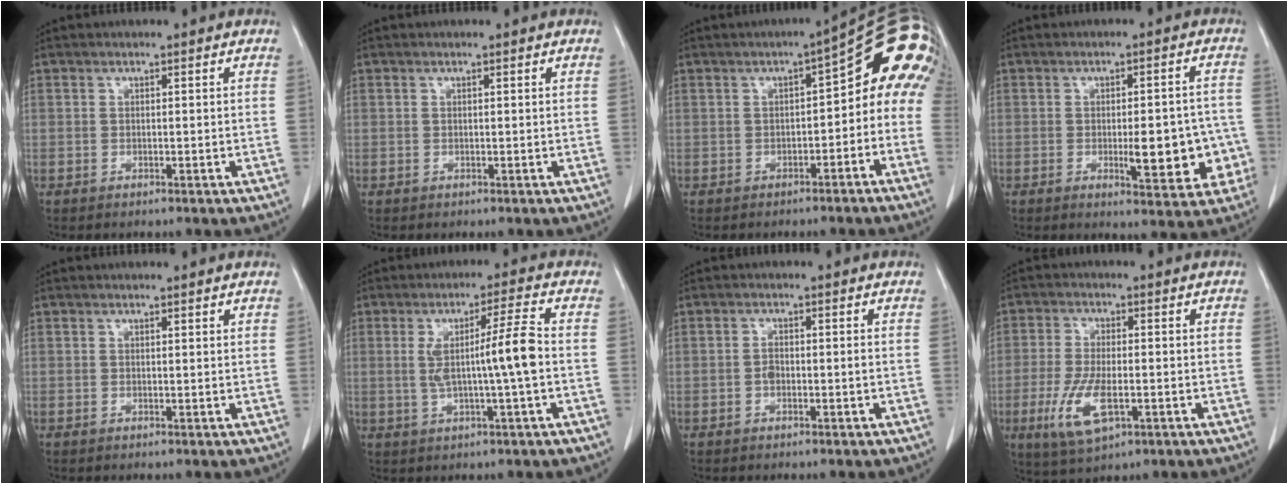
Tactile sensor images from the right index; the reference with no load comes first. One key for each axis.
{"total": 0.0}
{"total": 13.1, "fx": 0.6, "fy": 5.1, "fz": 12.1, "tx": -0.164, "ty": 0.034, "tz": 0.003}
{"total": 9.6, "fx": -2.2, "fy": 3.0, "fz": 8.9, "tx": -0.105, "ty": 0.009, "tz": -0.021}
{"total": 0.5, "fx": 0.5, "fy": 0.1, "fz": 0.2, "tx": -0.005, "ty": -0.001, "tz": 0.006}
{"total": 7.9, "fx": -0.2, "fy": -0.7, "fz": 7.9, "tx": -0.139, "ty": 0.005, "tz": 0.001}
{"total": 1.8, "fx": -0.5, "fy": 0.7, "fz": 1.6, "tx": -0.030, "ty": 0.003, "tz": -0.008}
{"total": 8.4, "fx": -2.9, "fy": 3.3, "fz": 7.1, "tx": -0.153, "ty": -0.008, "tz": -0.047}